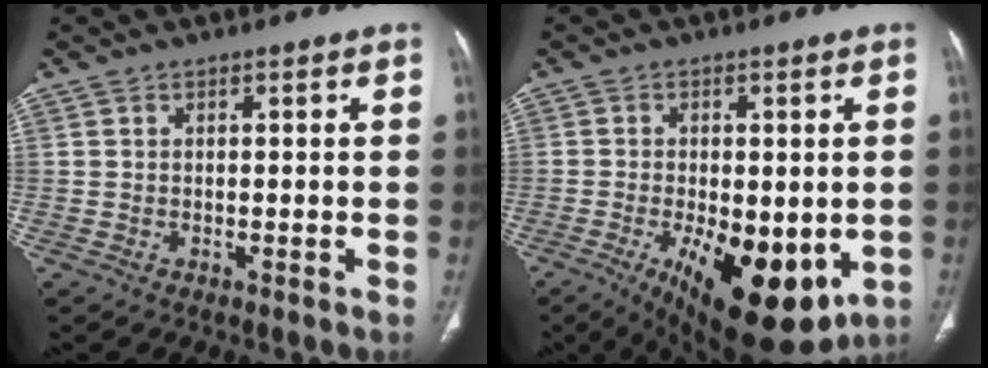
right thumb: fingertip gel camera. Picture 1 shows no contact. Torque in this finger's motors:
{"motor_torque": [0.60, 1.88, 0.12, -0.18, 0.33]}